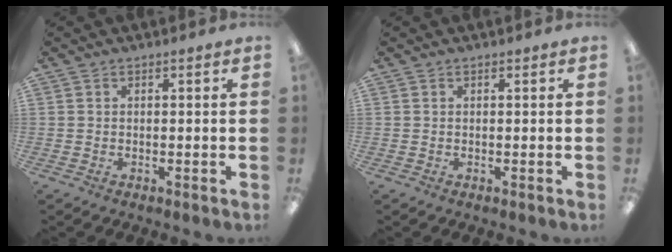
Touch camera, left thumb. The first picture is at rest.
{"total": 0.0}